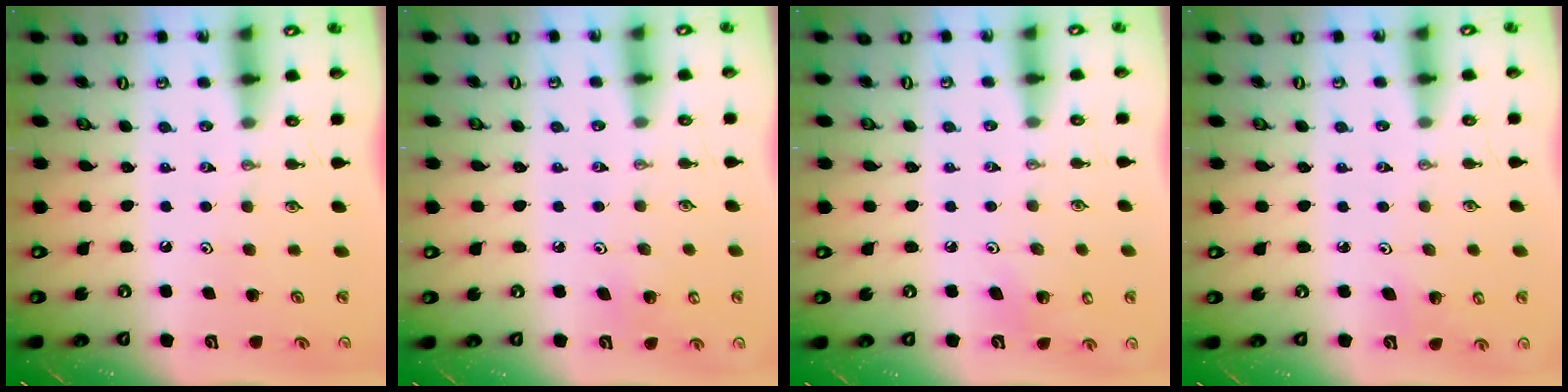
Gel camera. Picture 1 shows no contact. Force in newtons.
{"total": 4.2, "press": 4.2, "slide": 0.4}
{"total": 5.4, "press": 4.9, "slide": 2.3}
{"total": 3.7, "press": 3.7, "slide": 0.4}